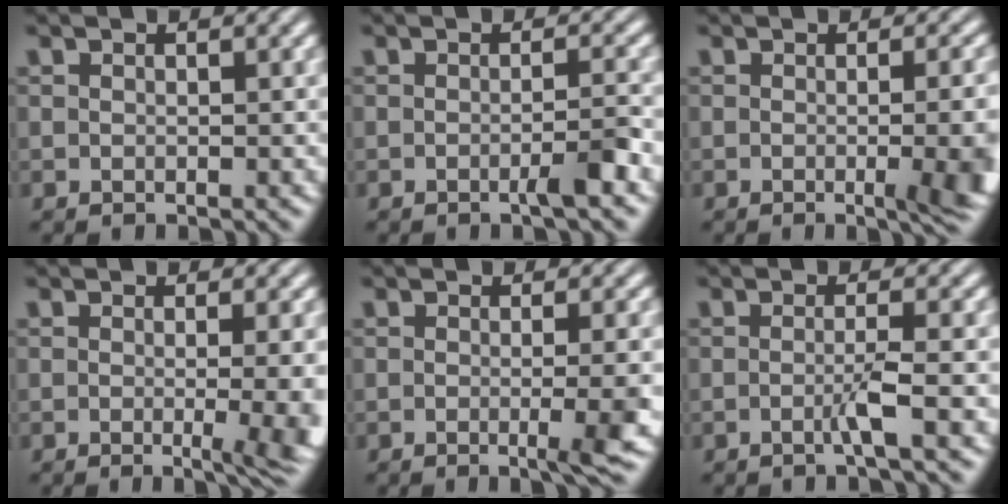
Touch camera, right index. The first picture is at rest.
{"total": 2.0, "force": [-1.1, -0.1, 1.7], "torque": [-0.020, 0.004, -0.022]}
{"total": 4.9, "force": [-1.2, 0.8, 4.7], "torque": [-0.049, -0.004, -0.021]}
{"total": 4.4, "force": [-0.8, 0.5, 4.3], "torque": [-0.047, -0.008, -0.015]}
{"total": 3.3, "force": [-0.8, 0.0, 3.2], "torque": [-0.042, -0.003, -0.015]}
{"total": 1.8, "force": [-0.8, -0.8, 1.4], "torque": [-0.019, -0.002, -0.015]}